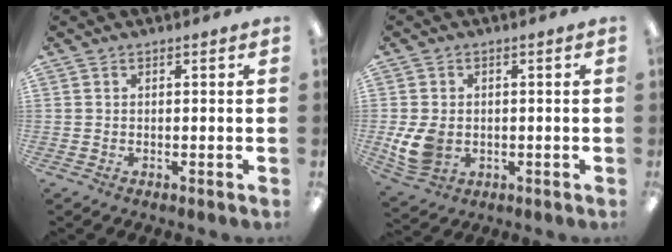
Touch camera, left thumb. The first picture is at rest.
{"total": 7.8, "force": [-0.8, 6.0, 5.0], "torque": [-0.109, 0.004, -0.011]}